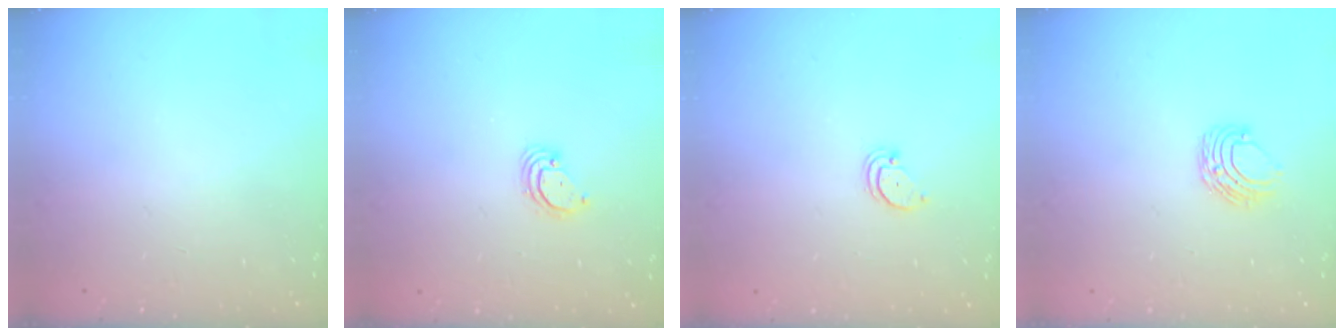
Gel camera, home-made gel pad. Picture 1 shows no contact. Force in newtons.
{"total": 2.9, "press": 2.9, "slide": 0.3}
{"total": 1.5, "press": 1.5, "slide": 0.2}
{"total": 6.3, "press": 6.2, "slide": 0.6}